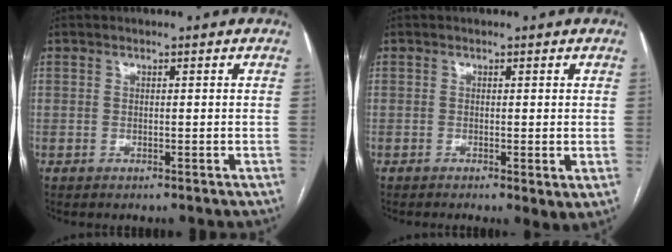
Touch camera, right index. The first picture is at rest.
{"total": 2.5, "force": [-0.5, 0.6, 2.3], "torque": [-0.033, -0.009, -0.008]}